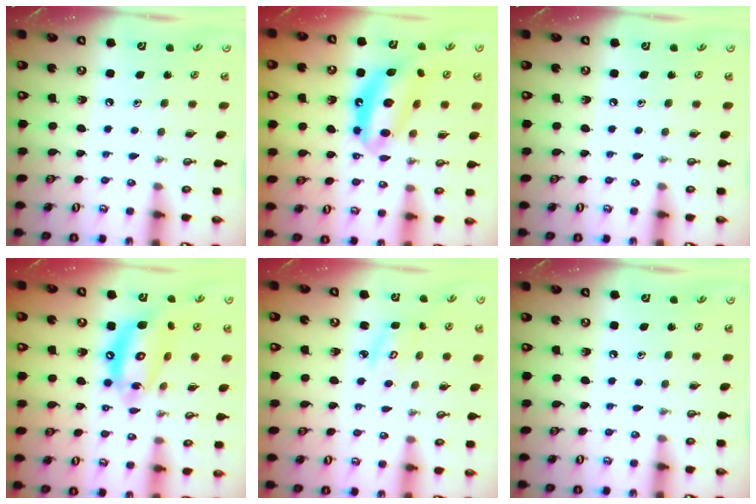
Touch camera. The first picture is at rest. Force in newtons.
{"total": 13.4, "press": 13.4, "slide": 1.0}
{"total": 0.0}
{"total": 14.0, "press": 13.9, "slide": 1.4}
{"total": 4.3, "press": 4.3, "slide": 0.4}
{"total": 0.0}